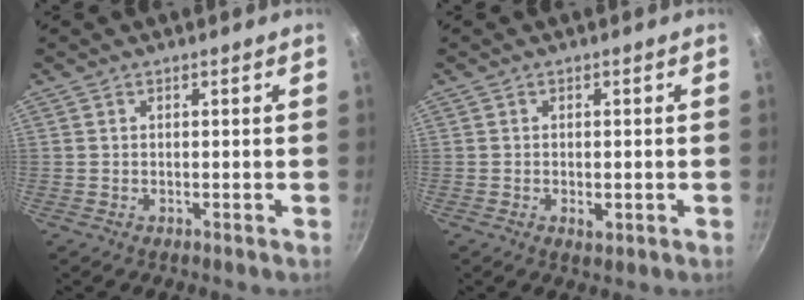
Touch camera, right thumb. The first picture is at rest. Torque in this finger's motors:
{"motor_torque": [-0.53, -0.07, -0.33, 0.41, 0.08]}